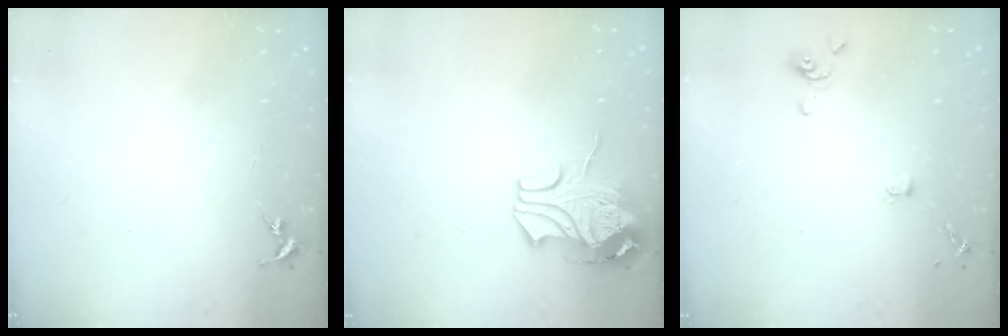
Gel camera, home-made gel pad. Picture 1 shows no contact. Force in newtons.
{"total": 10.5, "press": 10.4, "slide": 1.1}
{"total": 3.6, "press": 3.5, "slide": 0.7}